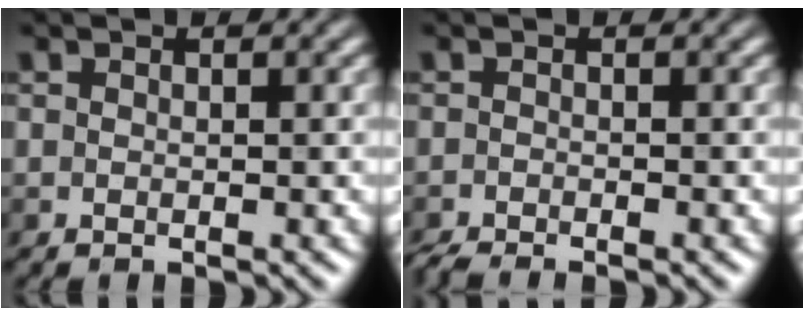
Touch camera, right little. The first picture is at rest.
{"total": 2.1, "force": [-1.9, 0.6, 0.9], "torque": [-0.019, -0.006, -0.031]}